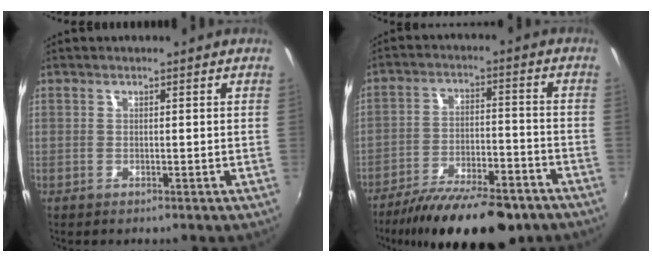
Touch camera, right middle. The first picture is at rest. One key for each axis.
{"total": 19.1, "fx": -14.8, "fy": 5.4, "fz": 10.8, "tx": -0.197, "ty": -0.036, "tz": -0.220}